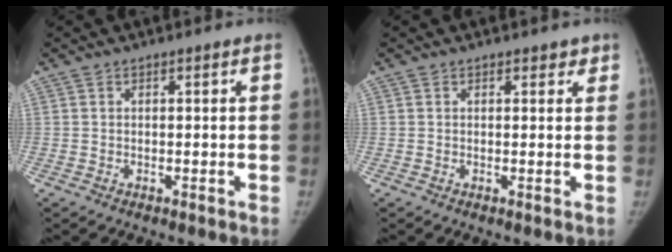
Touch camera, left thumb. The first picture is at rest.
{"total": 1.5, "force": [1.1, 0.9, 0.5], "torque": [0.011, -0.005, 0.008]}